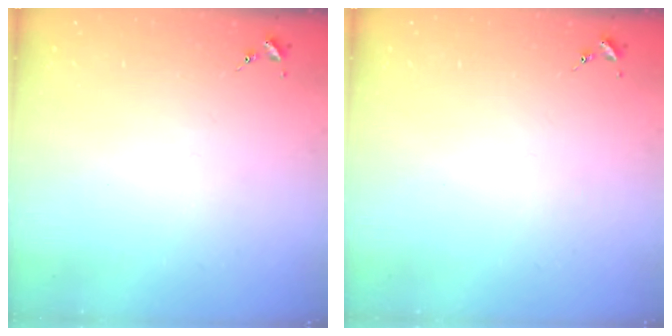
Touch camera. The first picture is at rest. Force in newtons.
{"total": 0.0}